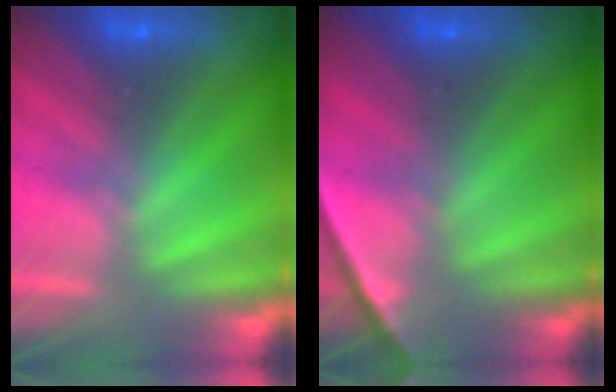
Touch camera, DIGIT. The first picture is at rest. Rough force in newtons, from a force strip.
{"total": 2.2}